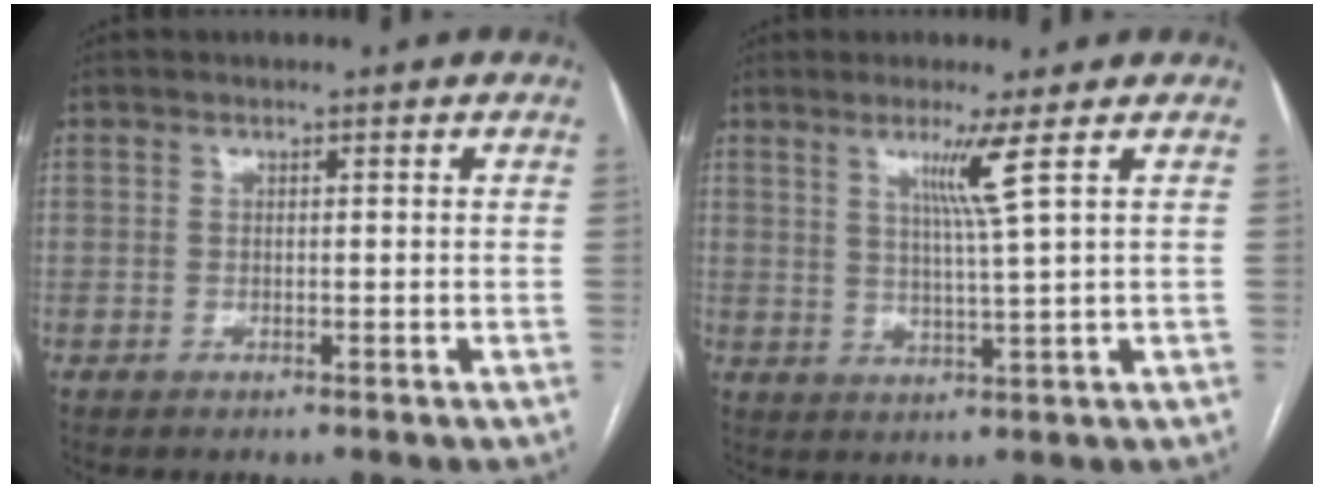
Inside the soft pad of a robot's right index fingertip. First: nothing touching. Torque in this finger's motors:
{"motor_torque": [0.33, 0.31, 0.13, 0.08]}